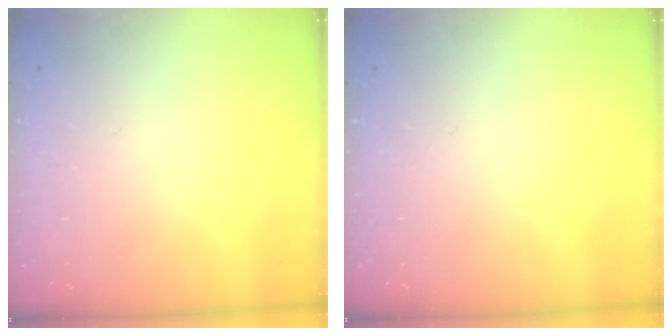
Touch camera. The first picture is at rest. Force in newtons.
{"total": 0.0}